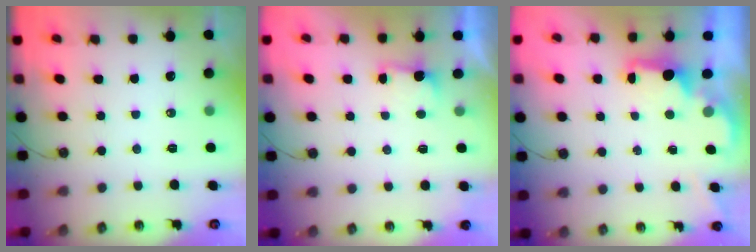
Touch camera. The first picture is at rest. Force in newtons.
{"total": 2.1, "press": 1.9, "slide": 0.8}
{"total": 1.8, "press": 1.7, "slide": 0.8}